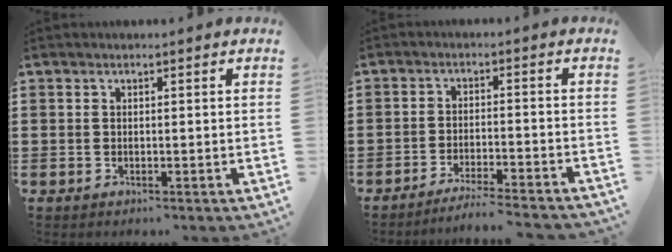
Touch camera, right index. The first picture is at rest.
{"total": 3.9, "force": [-3.7, -0.6, 0.8], "torque": [-0.015, -0.005, -0.076]}